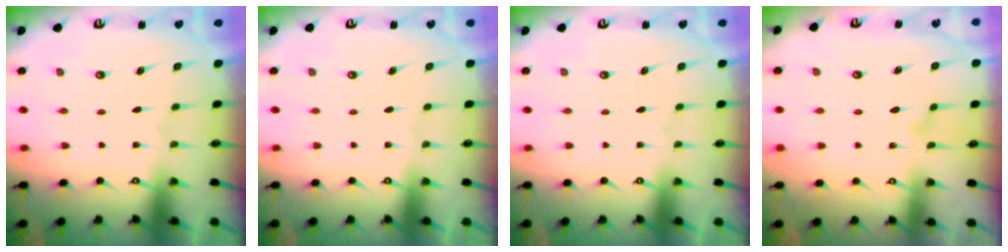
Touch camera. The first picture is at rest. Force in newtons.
{"total": 0.0}
{"total": 0.0}
{"total": 6.8, "press": 6.8, "slide": 0.4}